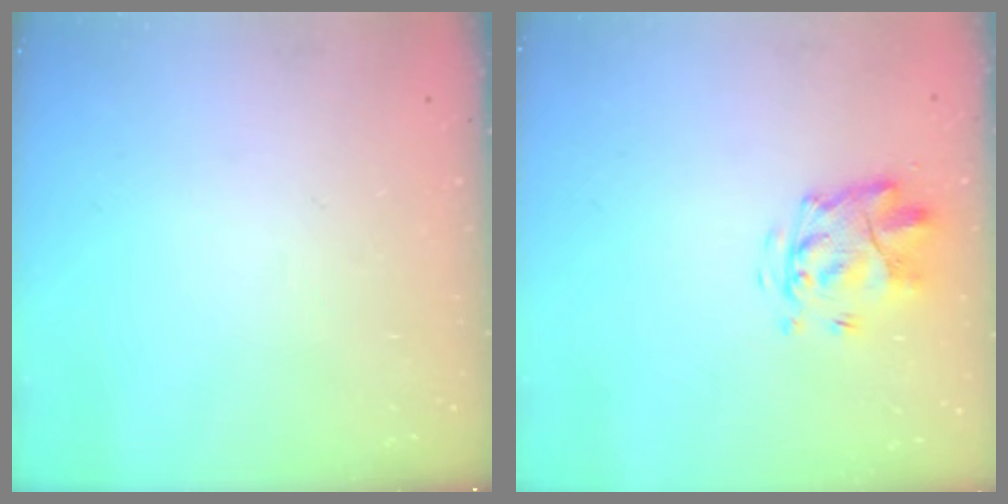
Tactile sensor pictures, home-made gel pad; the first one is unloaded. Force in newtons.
{"total": 3.8, "press": 3.4, "slide": 1.6}